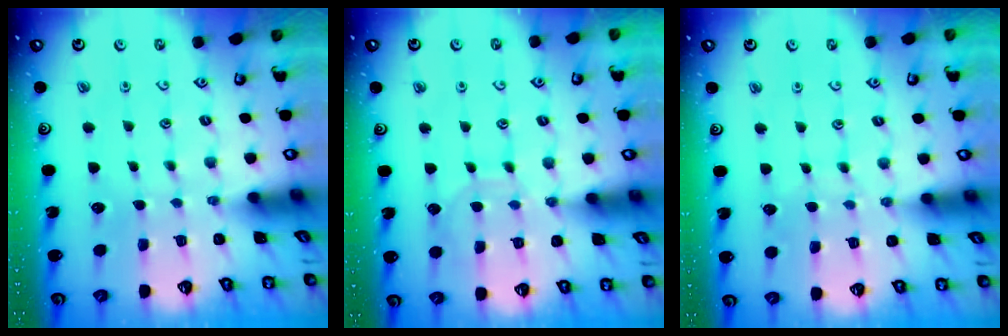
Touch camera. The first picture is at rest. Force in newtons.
{"total": 7.2, "press": 7.2, "slide": 0.6}
{"total": 3.9, "press": 3.8, "slide": 0.4}